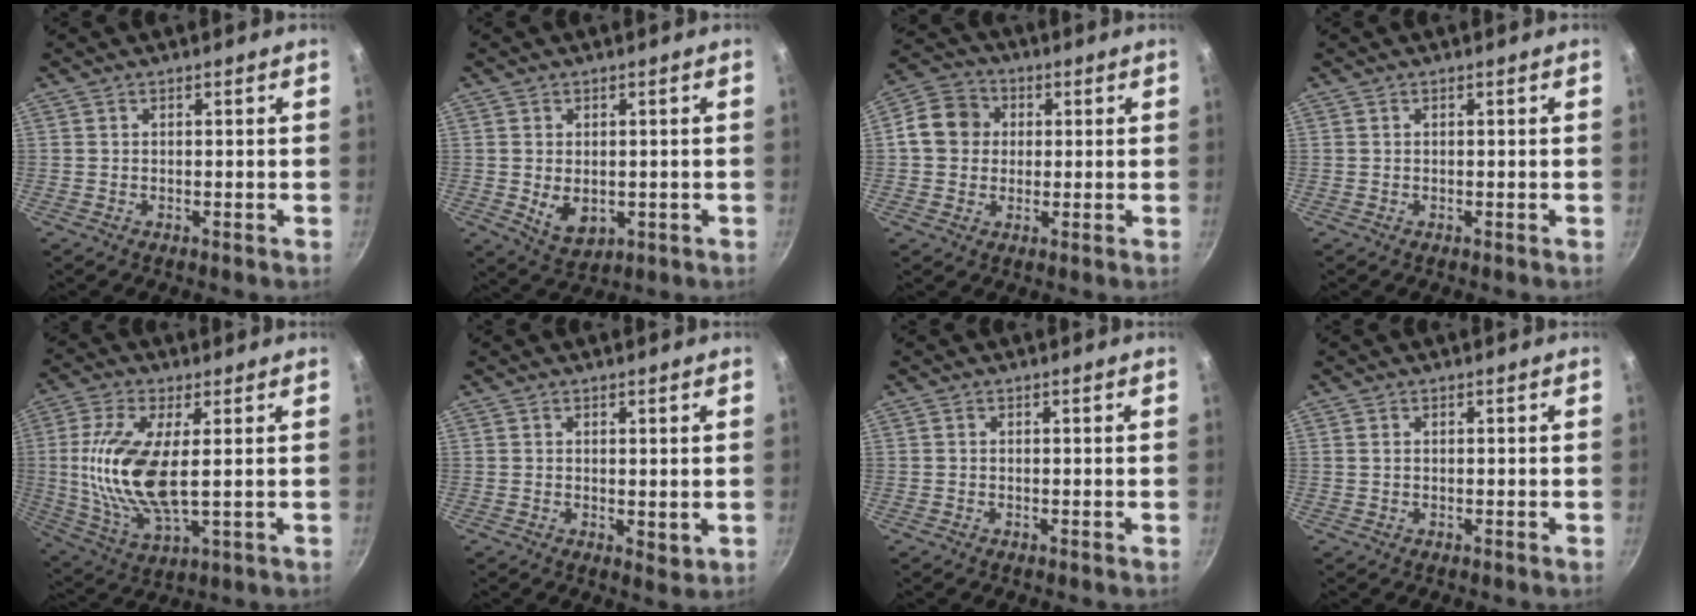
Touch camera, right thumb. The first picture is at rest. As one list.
[{"total": 6.1, "force": [-0.5, 4.2, 4.4], "torque": [-0.063, -0.011, 0.006]}, {"total": 8.9, "force": [1.0, 7.8, 4.1], "torque": [-0.046, 0.013, 0.000]}, {"total": 0.0}, {"total": 15.2, "force": [1.4, 6.0, 13.8], "torque": [-0.289, -0.011, 0.028]}, {"total": 2.2, "force": [0.7, 1.2, 1.8], "torque": [-0.025, -0.010, 0.011]}, {"total": 0.0}, {"total": 0.6, "force": [0.1, 0.4, 0.4], "torque": [-0.006, 0.002, 0.002]}]